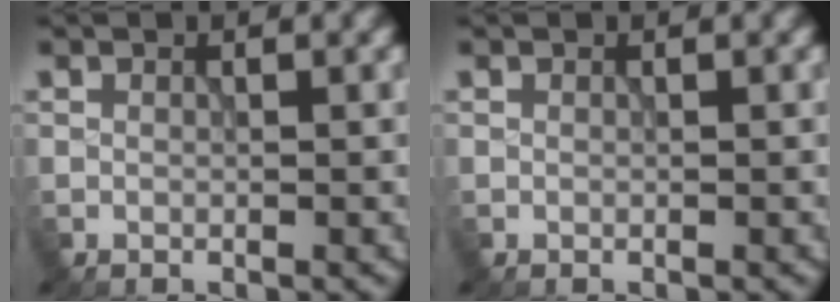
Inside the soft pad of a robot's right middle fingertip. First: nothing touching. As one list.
[{"total": 0.0}]